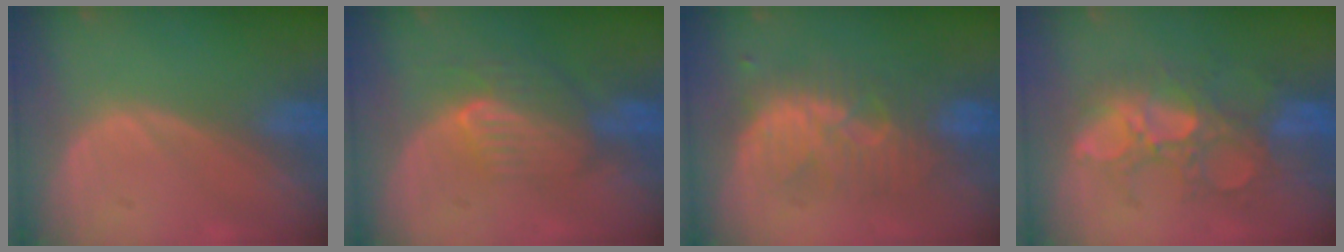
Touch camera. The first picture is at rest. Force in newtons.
{"total": 8.1, "press": 7.3, "slide": 3.6}
{"total": 8.5, "press": 8.4, "slide": 1.3}
{"total": 10.9, "press": 9.6, "slide": 5.2}